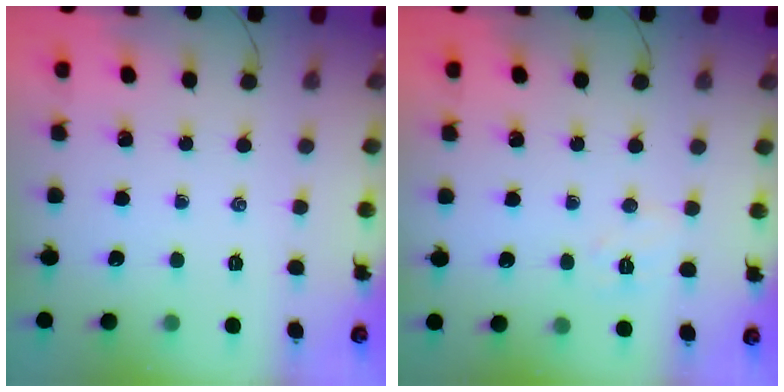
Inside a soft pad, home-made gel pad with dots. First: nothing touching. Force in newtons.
{"total": 5.5, "press": 5.4, "slide": 1.2}